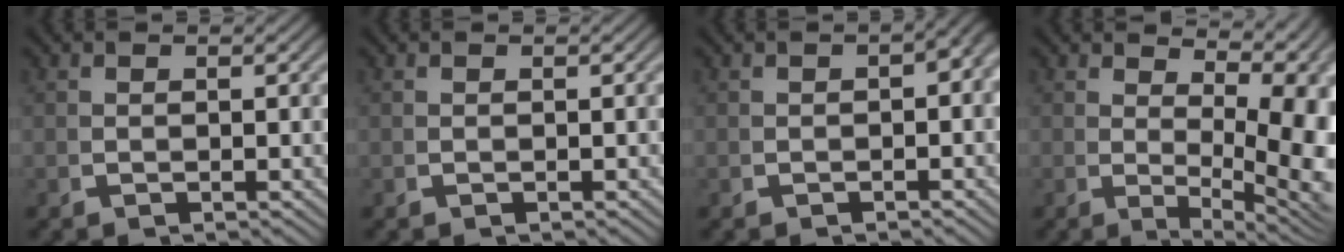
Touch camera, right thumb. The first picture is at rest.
{"total": 0.0}
{"total": 2.3, "force": [-0.2, 1.2, 2.0], "torque": [-0.017, 0.005, -0.005]}
{"total": 9.6, "force": [0.3, 4.9, 8.2], "torque": [-0.108, -0.038, 0.027]}